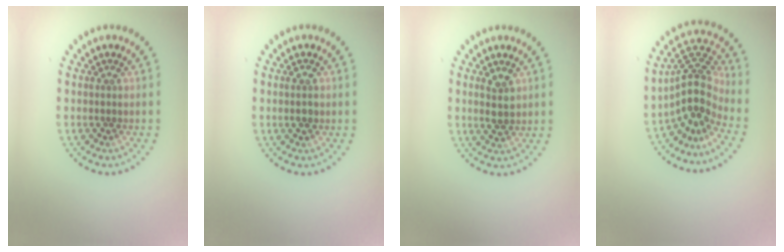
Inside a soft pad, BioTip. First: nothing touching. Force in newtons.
{"total": 1.5, "press": 1.5, "slide": 0.1}
{"total": 2.3, "press": 2.3, "slide": 0.6}
{"total": 4.6, "press": 3.3, "slide": 3.3}